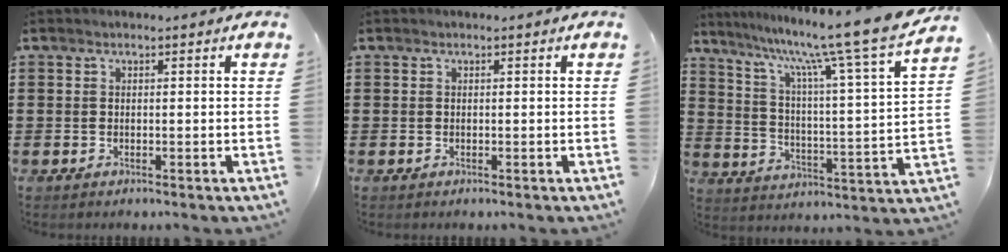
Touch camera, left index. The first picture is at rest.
{"total": 0.0}
{"total": 11.2, "force": [9.5, -1.5, 5.8], "torque": [-0.122, -0.084, 0.142]}